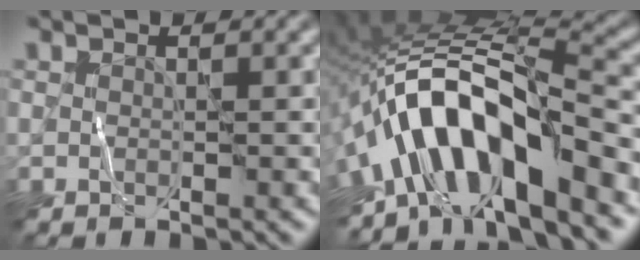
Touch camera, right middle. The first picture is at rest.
{"total": 11.8, "force": [-4.6, 4.2, 10.0], "torque": [-0.148, 0.022, -0.083]}